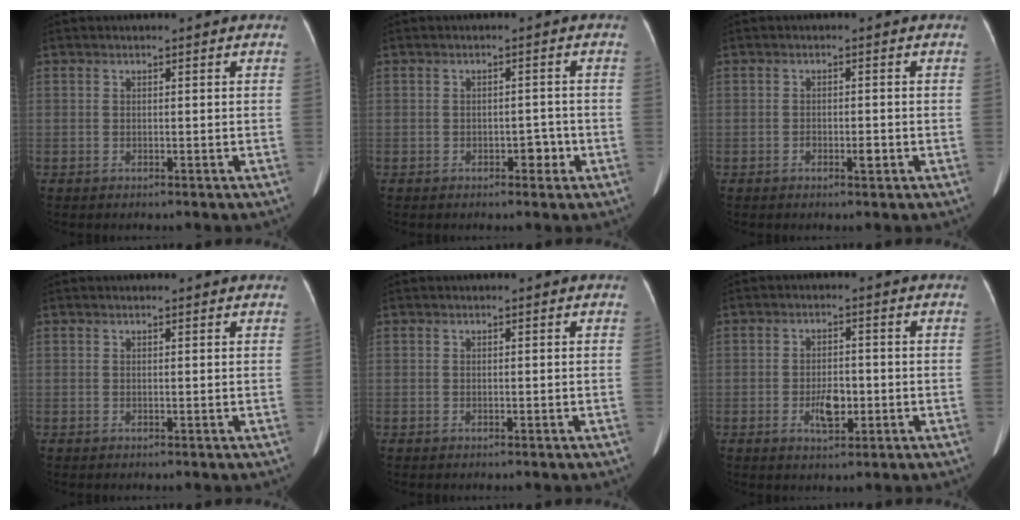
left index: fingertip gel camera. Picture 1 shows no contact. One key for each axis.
{"total": 2.2, "fx": -1.0, "fy": 1.3, "fz": 1.4, "tx": -0.014, "ty": 0.005, "tz": -0.011}
{"total": 1.6, "fx": -0.7, "fy": 0.6, "fz": 1.3, "tx": -0.021, "ty": 0.001, "tz": -0.009}
{"total": 1.4, "fx": 1.4, "fy": 0.2, "fz": 0.3, "tx": -0.011, "ty": 0.008, "tz": 0.014}
{"total": 0.0}
{"total": 4.2, "fx": -1.2, "fy": 2.0, "fz": 3.5, "tx": -0.061, "ty": 0.001, "tz": -0.016}